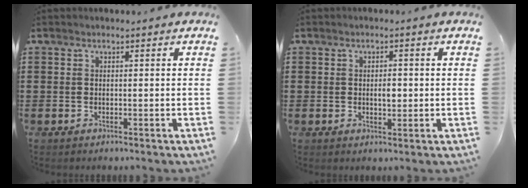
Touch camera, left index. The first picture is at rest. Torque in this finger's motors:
{"motor_torque": [0.68, 0.13, 0.09, 0.03]}